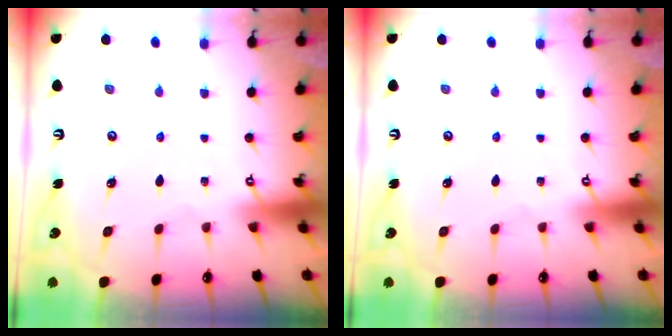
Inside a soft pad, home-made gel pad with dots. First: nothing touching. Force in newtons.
{"total": 0.0}